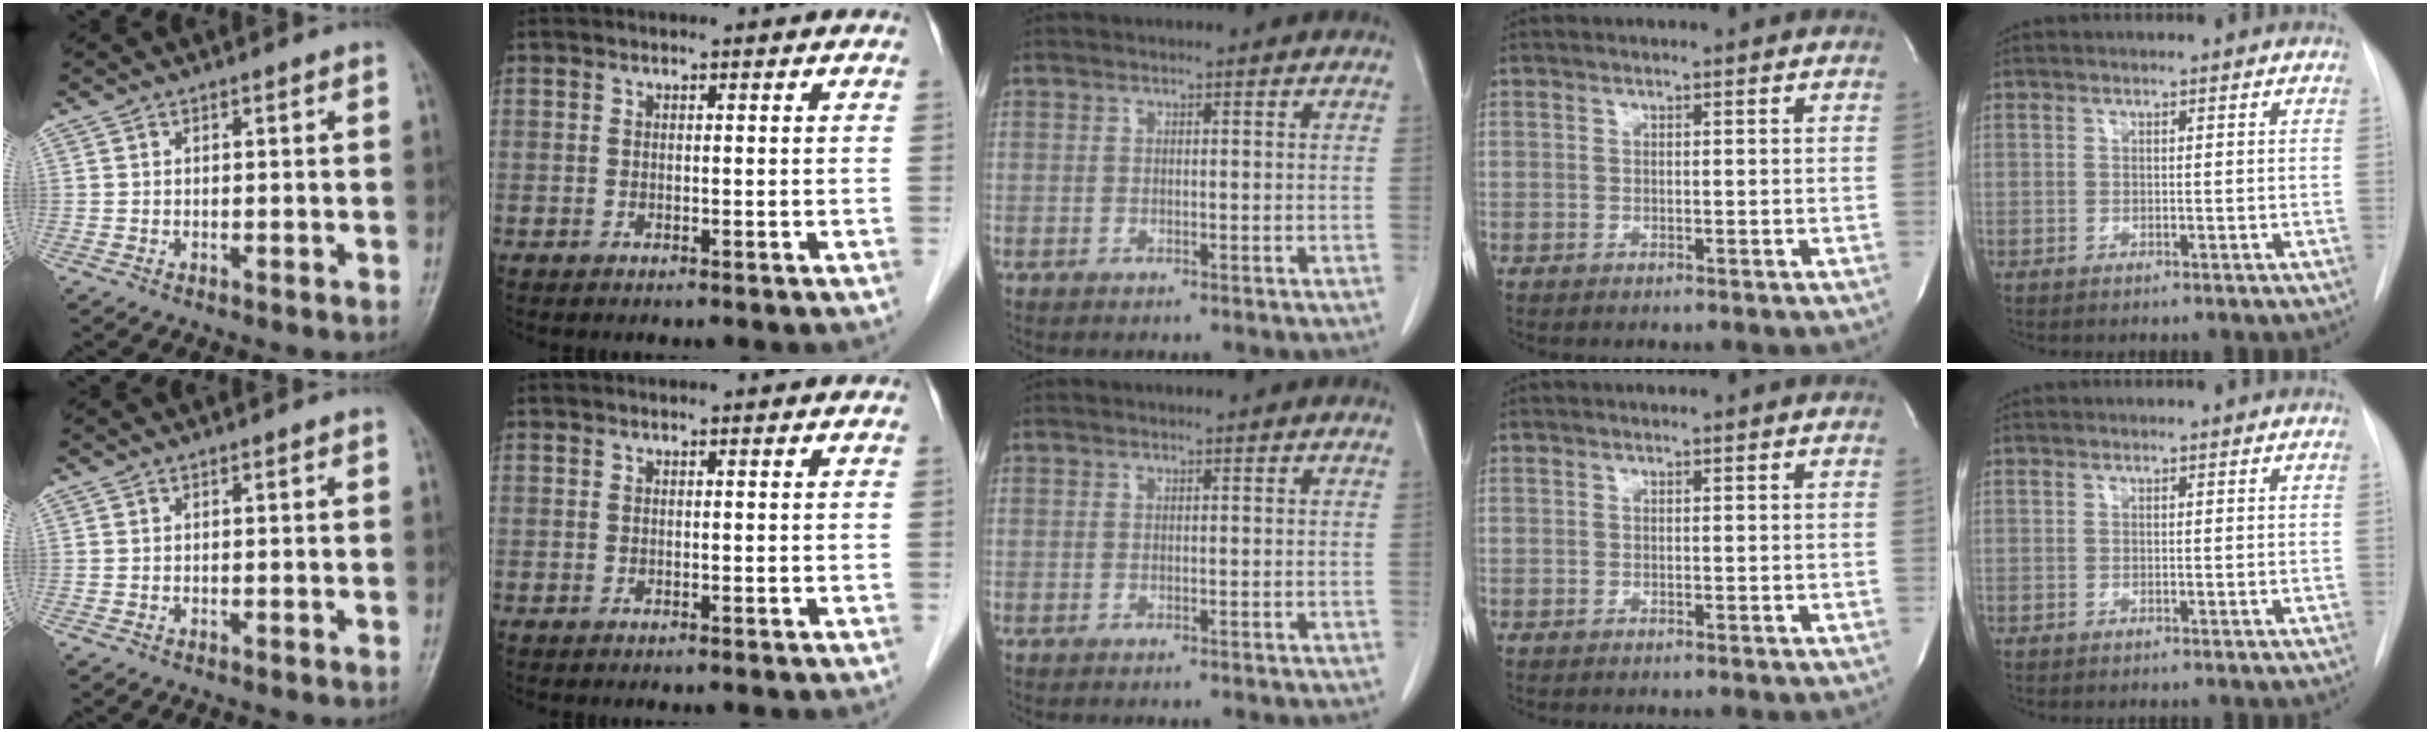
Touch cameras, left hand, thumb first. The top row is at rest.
{}